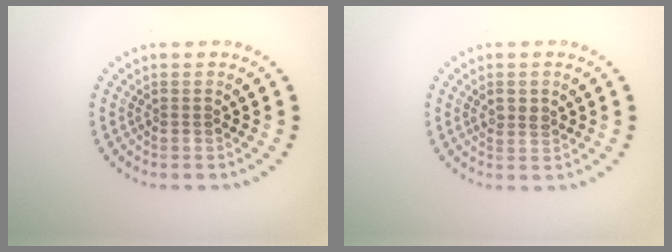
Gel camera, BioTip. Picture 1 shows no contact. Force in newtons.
{"total": 1.6, "press": 1.4, "slide": 0.7}